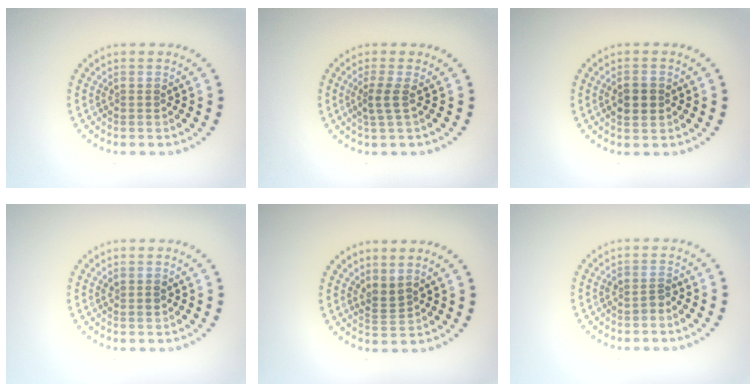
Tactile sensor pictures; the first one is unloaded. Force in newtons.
{"total": 1.9, "press": 1.5, "slide": 1.3}
{"total": 2.4, "press": 2.4, "slide": 0.2}
{"total": 0.8, "press": 0.8, "slide": 0.2}
{"total": 1.8, "press": 1.3, "slide": 1.2}
{"total": 1.0, "press": 0.8, "slide": 0.6}